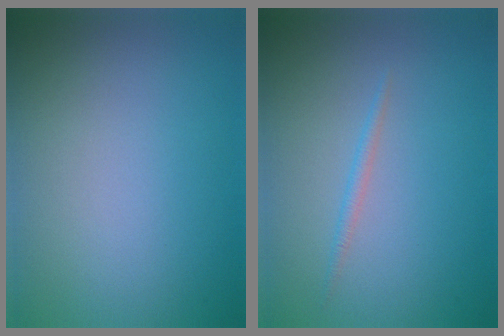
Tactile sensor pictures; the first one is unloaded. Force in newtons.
{"total": 0.8, "press": 0.8, "slide": 0.0}